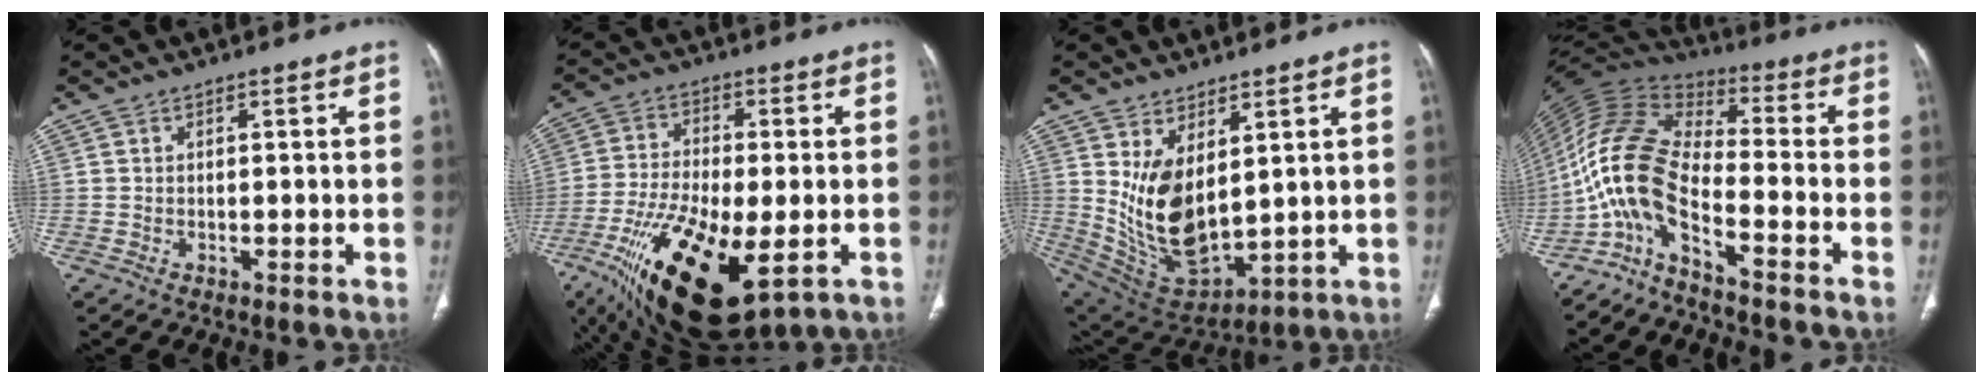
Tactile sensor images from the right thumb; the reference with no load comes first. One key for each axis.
{"total": 21.6, "fx": -8.1, "fy": 8.5, "fz": 18.1, "tx": -0.363, "ty": -0.020, "tz": -0.127}
{"total": 13.6, "fx": 3.5, "fy": 7.3, "fz": 11.0, "tx": -0.192, "ty": -0.030, "tz": 0.098}
{"total": 12.9, "fx": -6.7, "fy": 4.2, "fz": 10.2, "tx": -0.221, "ty": 0.070, "tz": -0.141}